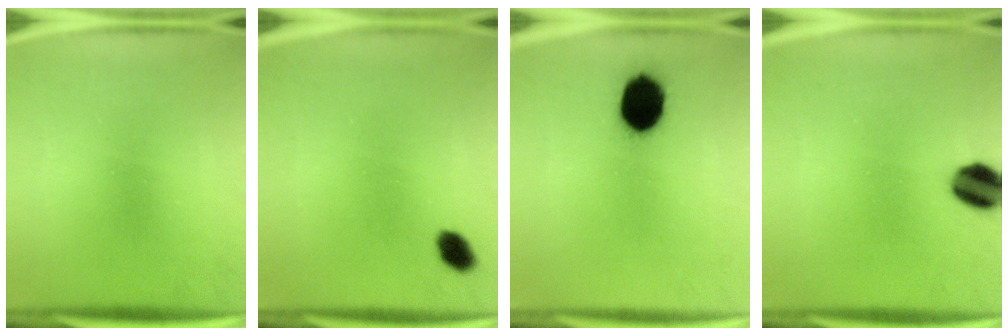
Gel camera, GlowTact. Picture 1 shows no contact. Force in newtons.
{"total": 3.1}
{"total": 11.6}
{"total": 8.6}